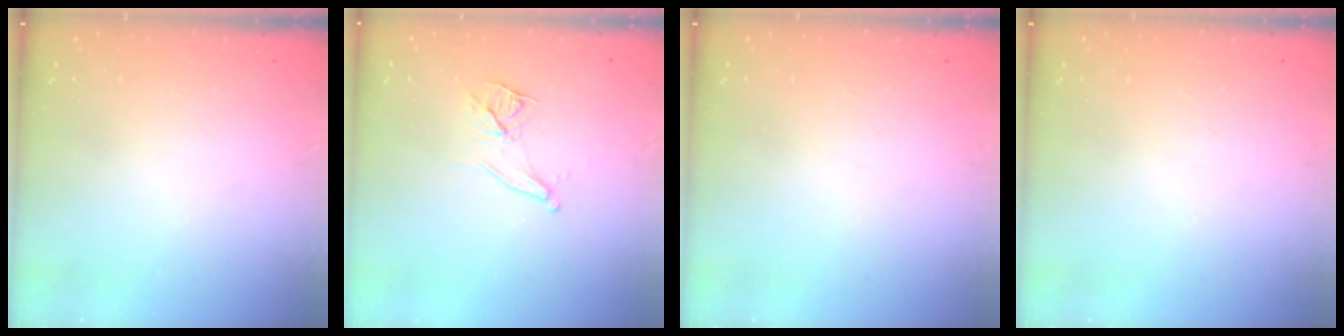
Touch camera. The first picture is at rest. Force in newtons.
{"total": 8.5, "press": 7.8, "slide": 3.3}
{"total": 0.0}
{"total": 0.0}